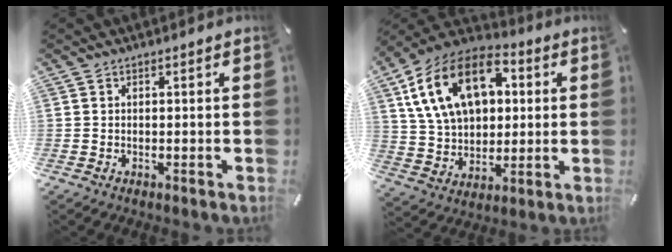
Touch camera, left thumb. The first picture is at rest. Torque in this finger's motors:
{"motor_torque": [2.53, 2.48, 1.71, -1.06, 0.63]}